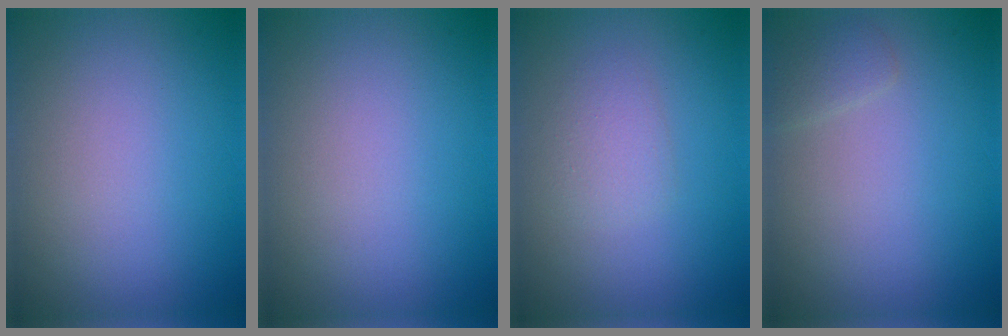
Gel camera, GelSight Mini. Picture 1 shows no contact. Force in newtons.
{"total": 0.0}
{"total": 1.6, "press": 1.6, "slide": 0.1}
{"total": 1.1, "press": 1.1, "slide": 0.1}